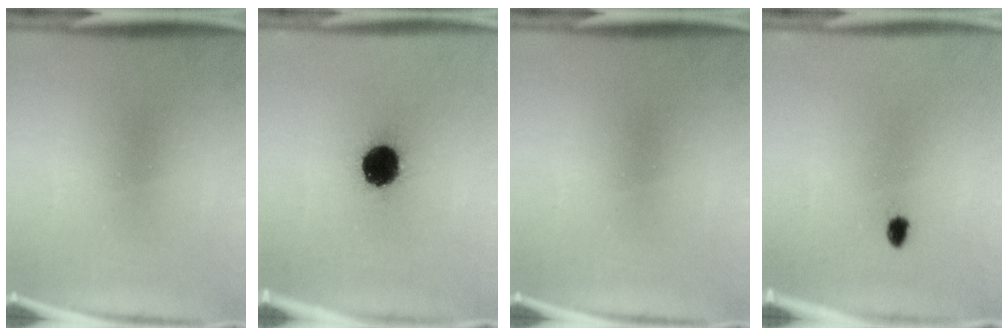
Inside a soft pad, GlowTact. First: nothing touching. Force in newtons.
{"total": 13.5}
{"total": 0.0}
{"total": 1.4}